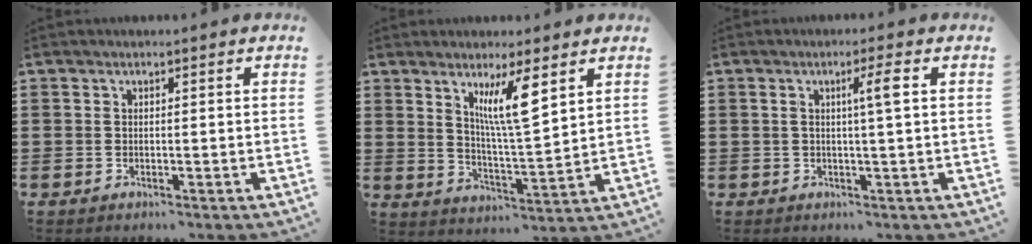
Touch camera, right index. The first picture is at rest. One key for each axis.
{"total": 8.4, "fx": 4.3, "fy": 1.3, "fz": 7.1, "tx": -0.140, "ty": -0.003, "tz": 0.071}
{"total": 3.4, "fx": 0.6, "fy": -0.2, "fz": 3.3, "tx": -0.055, "ty": -0.005, "tz": 0.003}